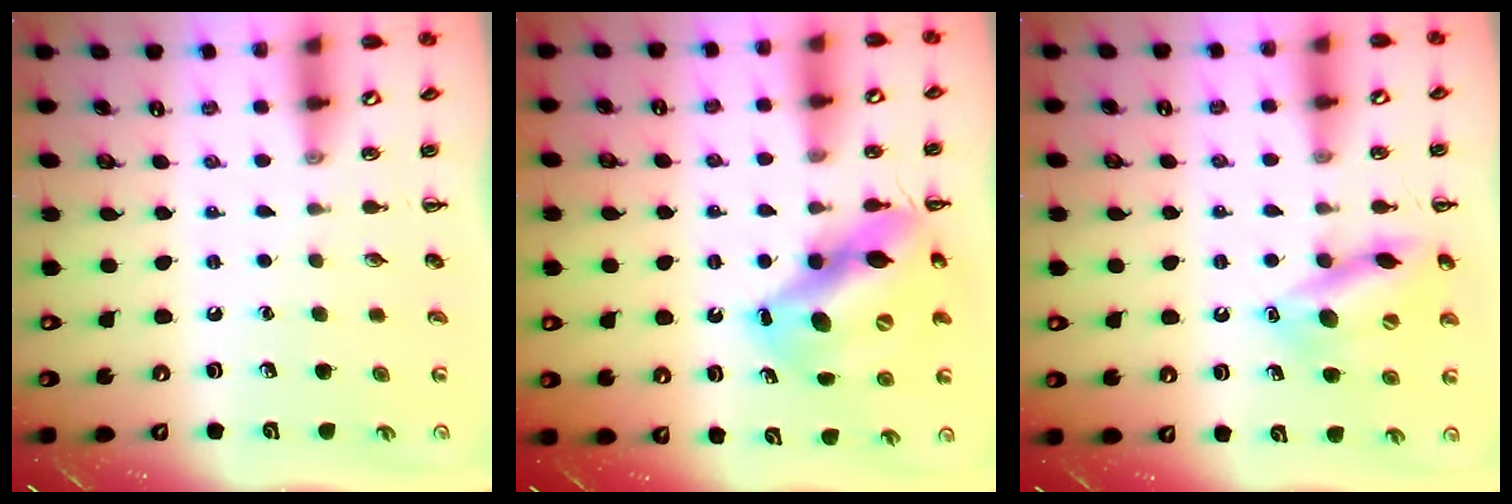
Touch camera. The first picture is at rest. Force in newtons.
{"total": 14.5, "press": 14.0, "slide": 4.0}
{"total": 14.8, "press": 14.6, "slide": 2.5}